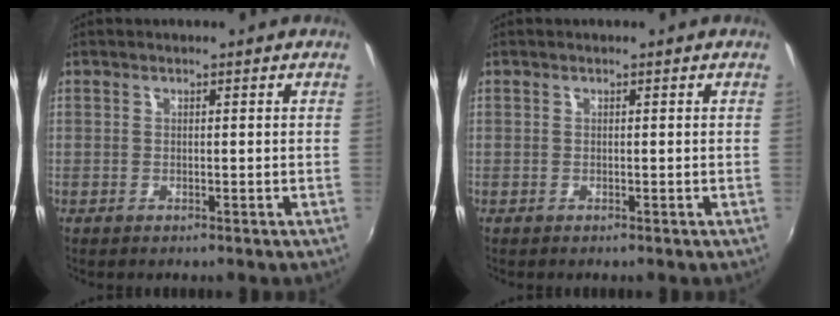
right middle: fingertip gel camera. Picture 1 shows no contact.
{"total": 0.0}